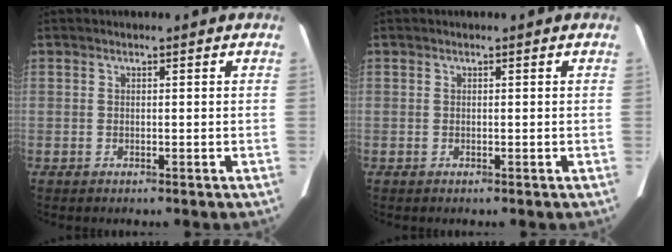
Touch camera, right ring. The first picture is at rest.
{"total": 0.0}